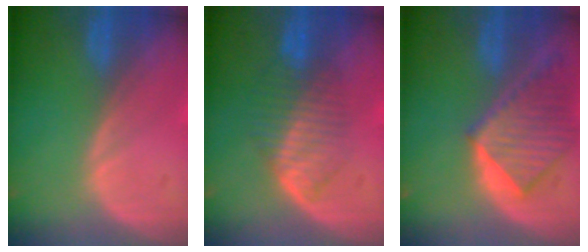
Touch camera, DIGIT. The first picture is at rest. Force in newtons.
{"total": 6.7, "press": 6.0, "slide": 2.9}
{"total": 8.2, "press": 7.5, "slide": 3.2}